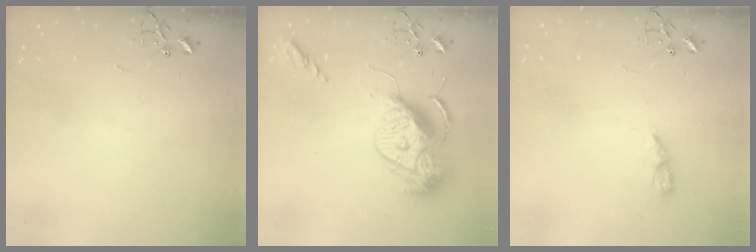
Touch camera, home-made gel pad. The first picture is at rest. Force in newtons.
{"total": 15.2, "press": 15.2, "slide": 1.4}
{"total": 6.0, "press": 6.0, "slide": 0.2}